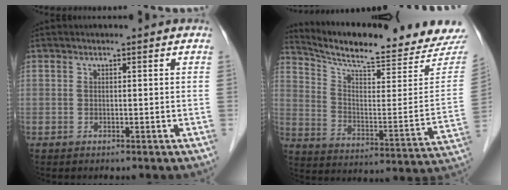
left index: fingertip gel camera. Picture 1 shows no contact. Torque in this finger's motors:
{"motor_torque": [-0.99, -1.15, 0.16, 0.05]}